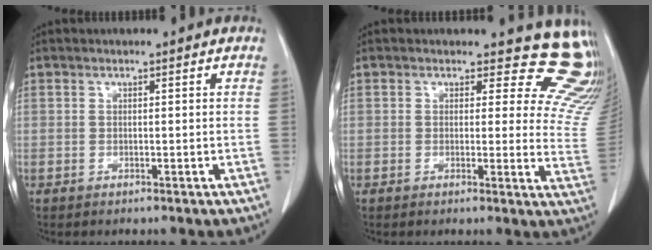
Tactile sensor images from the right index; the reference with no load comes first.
{"total": 14.5, "force": [13.5, 4.6, 2.6], "torque": [0.009, -0.094, 0.104]}